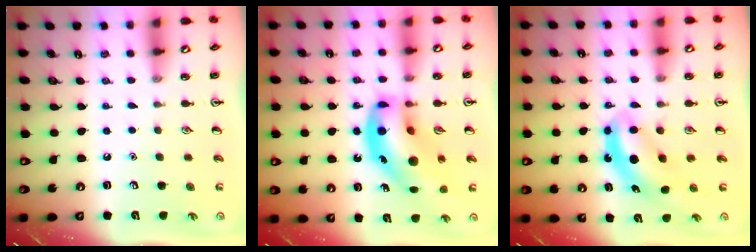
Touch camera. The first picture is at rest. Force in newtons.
{"total": 19.0, "press": 18.2, "slide": 5.3}
{"total": 5.7, "press": 5.6, "slide": 1.3}